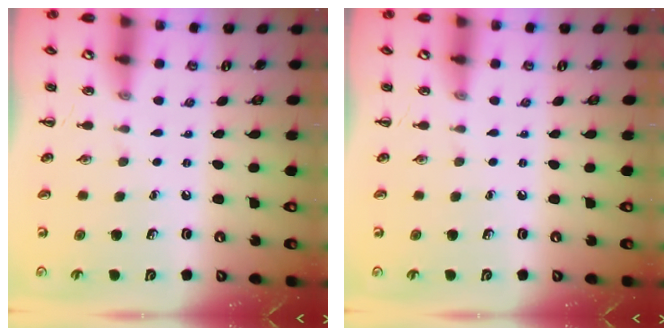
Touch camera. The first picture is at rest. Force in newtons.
{"total": 0.0}